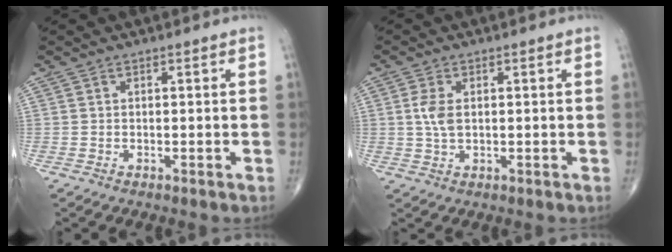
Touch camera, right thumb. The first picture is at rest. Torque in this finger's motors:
{"motor_torque": [0.12, 1.29, 0.53, 0.12, 0.22]}